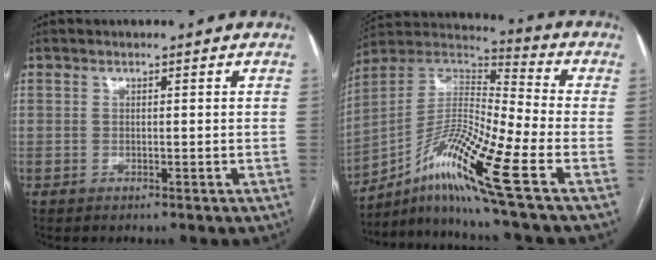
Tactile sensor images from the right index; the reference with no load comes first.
{"total": 18.0, "force": [-7.9, 0.5, 16.2], "torque": [-0.316, 0.003, -0.142]}